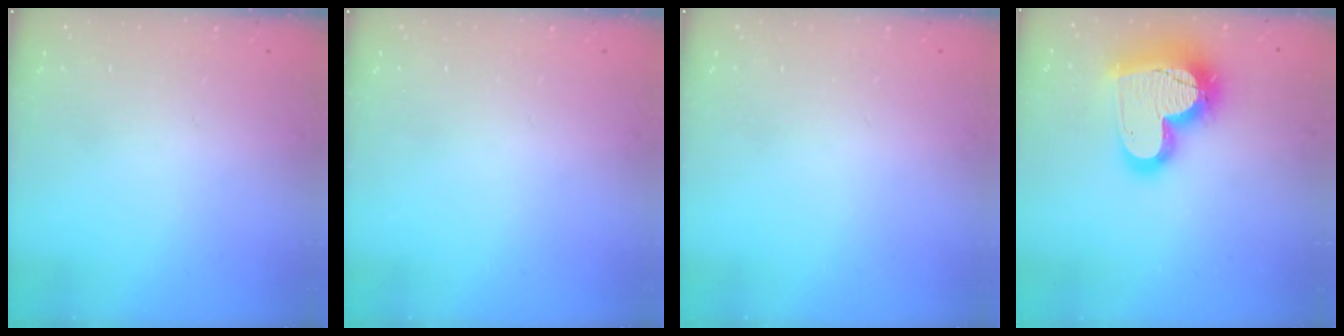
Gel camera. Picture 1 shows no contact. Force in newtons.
{"total": 0.0}
{"total": 0.0}
{"total": 21.6, "press": 21.5, "slide": 1.7}